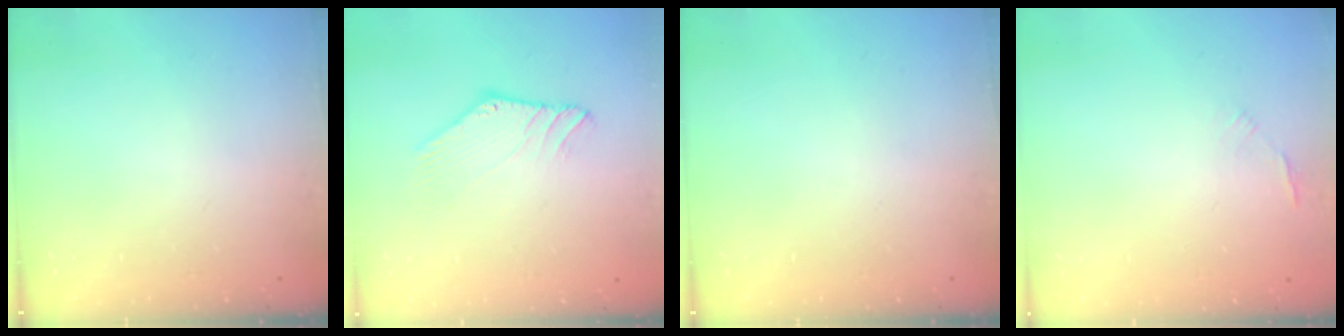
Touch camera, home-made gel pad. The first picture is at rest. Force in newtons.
{"total": 1.4, "press": 1.4, "slide": 0.0}
{"total": 0.0}
{"total": 1.4, "press": 1.3, "slide": 0.5}